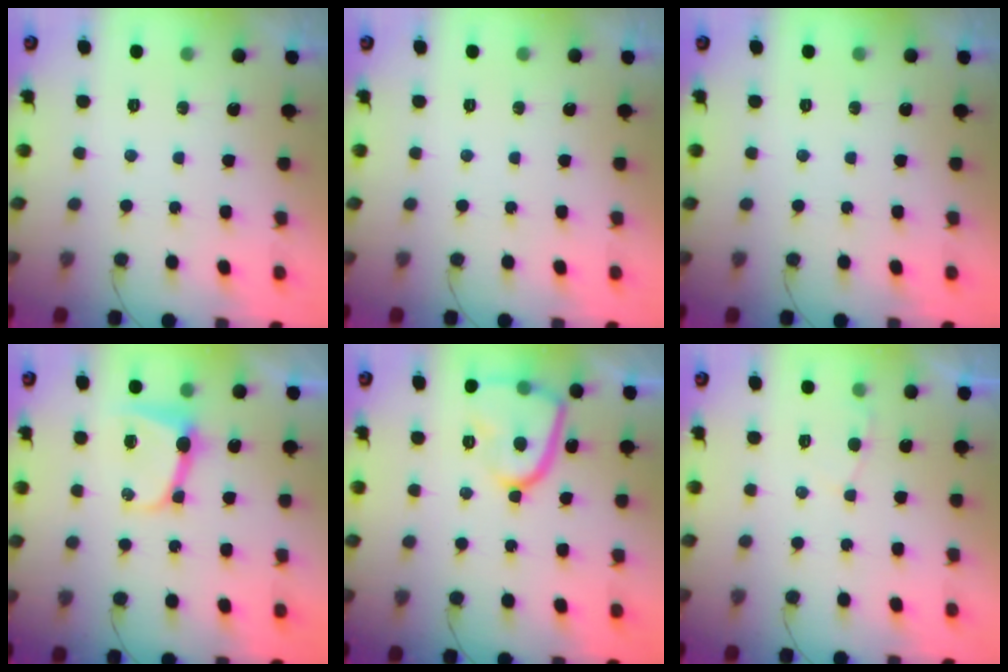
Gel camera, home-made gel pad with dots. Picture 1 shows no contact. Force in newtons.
{"total": 0.0}
{"total": 0.0}
{"total": 8.5, "press": 8.4, "slide": 0.9}
{"total": 13.8, "press": 13.7, "slide": 1.4}
{"total": 3.0, "press": 3.0, "slide": 0.3}